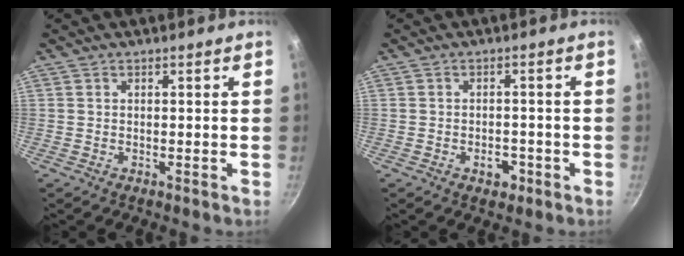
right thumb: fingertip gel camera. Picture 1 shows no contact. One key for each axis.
{"total": 3.2, "fx": -1.5, "fy": 2.1, "fz": 1.9, "tx": -0.014, "ty": 0.014, "tz": -0.017}